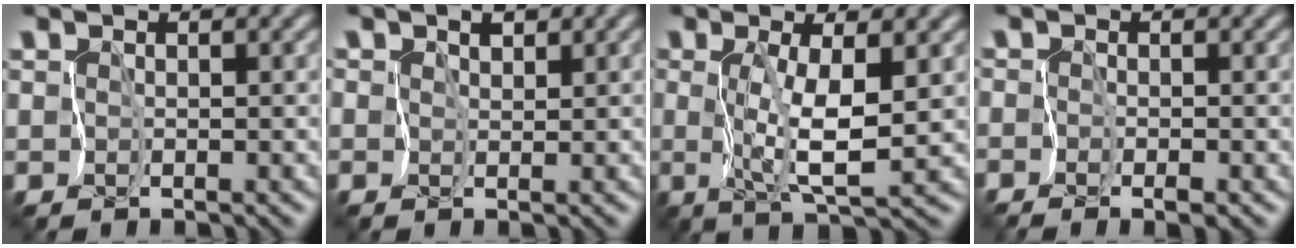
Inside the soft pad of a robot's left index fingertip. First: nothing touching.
{"total": 3.5, "force": [1.6, 2.1, 2.2], "torque": [-0.025, 0.008, 0.015]}
{"total": 4.0, "force": [0.5, 0.3, 4.0], "torque": [-0.081, -0.006, 0.011]}
{"total": 1.1, "force": [-1.0, 0.2, 0.5], "torque": [-0.011, -0.006, -0.021]}